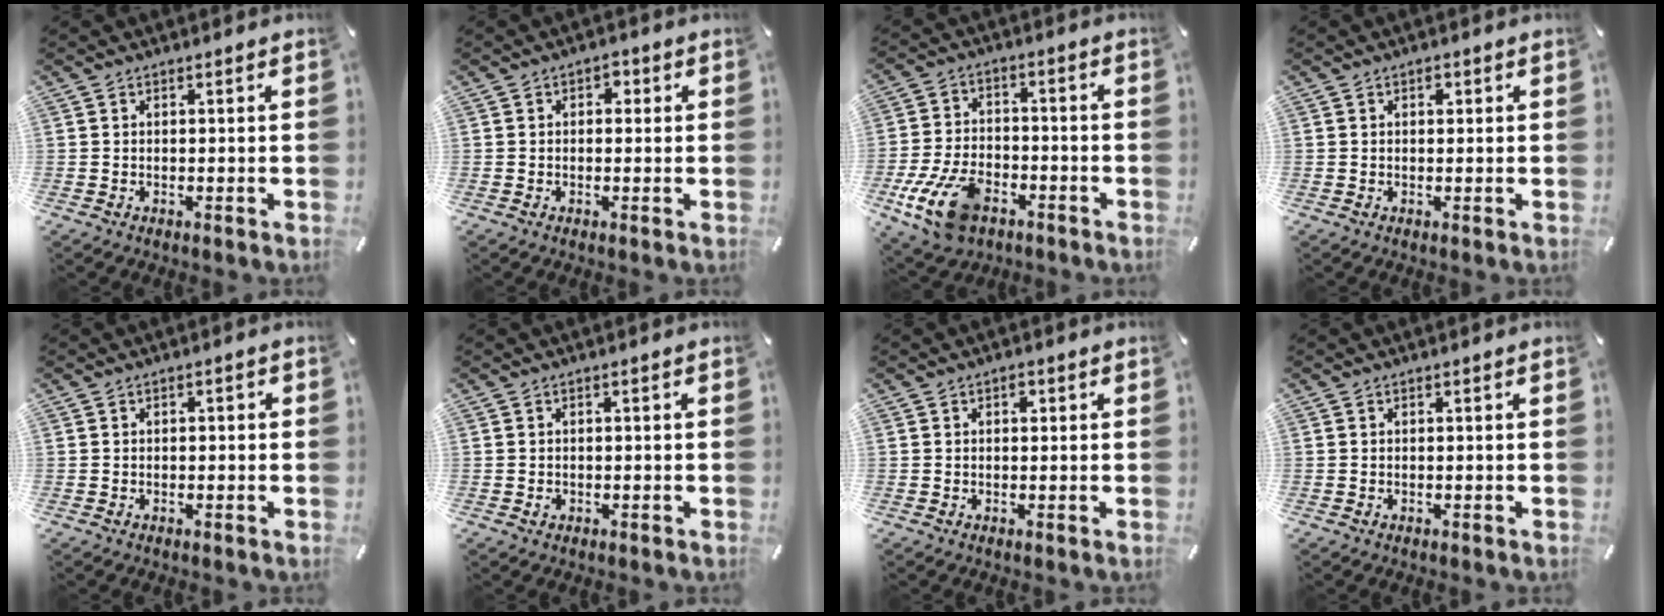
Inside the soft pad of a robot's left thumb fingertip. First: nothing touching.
{"total": 1.9, "force": [-0.2, 1.6, 1.1], "torque": [-0.014, 0.006, -0.009]}
{"total": 13.6, "force": [-6.6, 7.9, 8.8], "torque": [-0.170, 0.028, -0.116]}
{"total": 1.2, "force": [0.3, 0.9, 0.7], "torque": [-0.006, 0.001, 0.004]}
{"total": 1.0, "force": [-0.5, 0.7, 0.6], "torque": [-0.011, 0.004, -0.012]}
{"total": 0.8, "force": [-0.3, 0.6, 0.4], "torque": [-0.007, 0.002, -0.006]}
{"total": 1.4, "force": [0.4, 1.0, 0.9], "torque": [-0.010, 0.002, 0.004]}
{"total": 0.0}